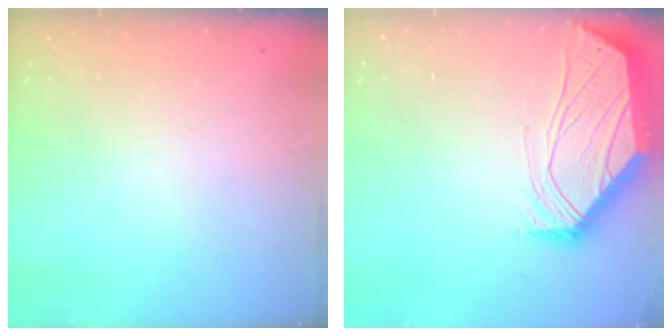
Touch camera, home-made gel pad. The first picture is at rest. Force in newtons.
{"total": 0.9, "press": 0.8, "slide": 0.4}